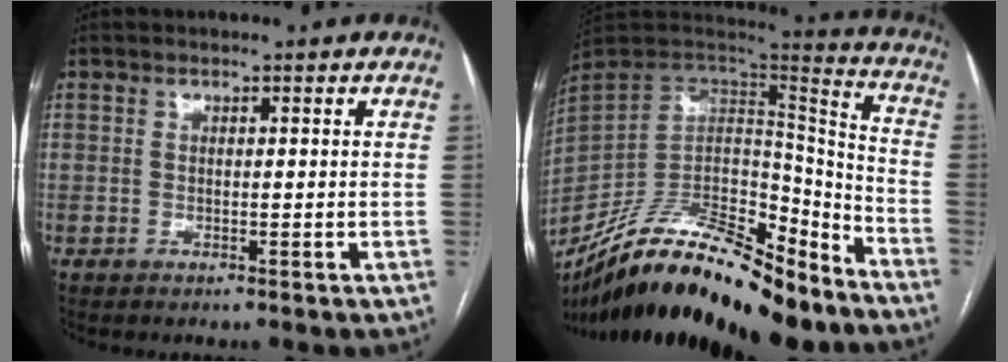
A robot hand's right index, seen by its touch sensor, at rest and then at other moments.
{"total": 27.5, "force": [-20.9, 8.6, 15.6], "torque": [-0.272, -0.004, -0.342]}